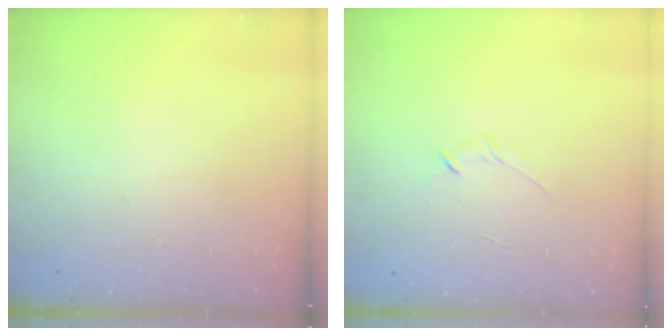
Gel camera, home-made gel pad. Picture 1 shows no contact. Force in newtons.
{"total": 3.8, "press": 3.7, "slide": 0.9}